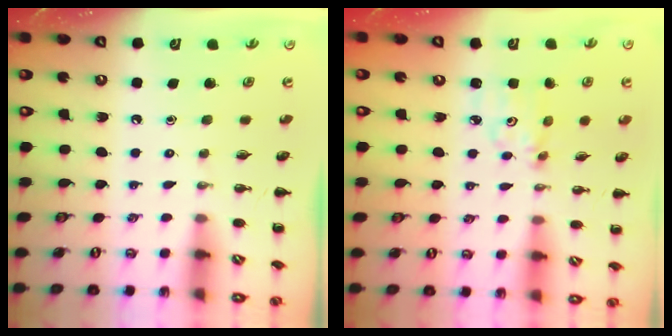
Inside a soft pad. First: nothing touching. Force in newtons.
{"total": 3.5, "press": 3.5, "slide": 0.1}